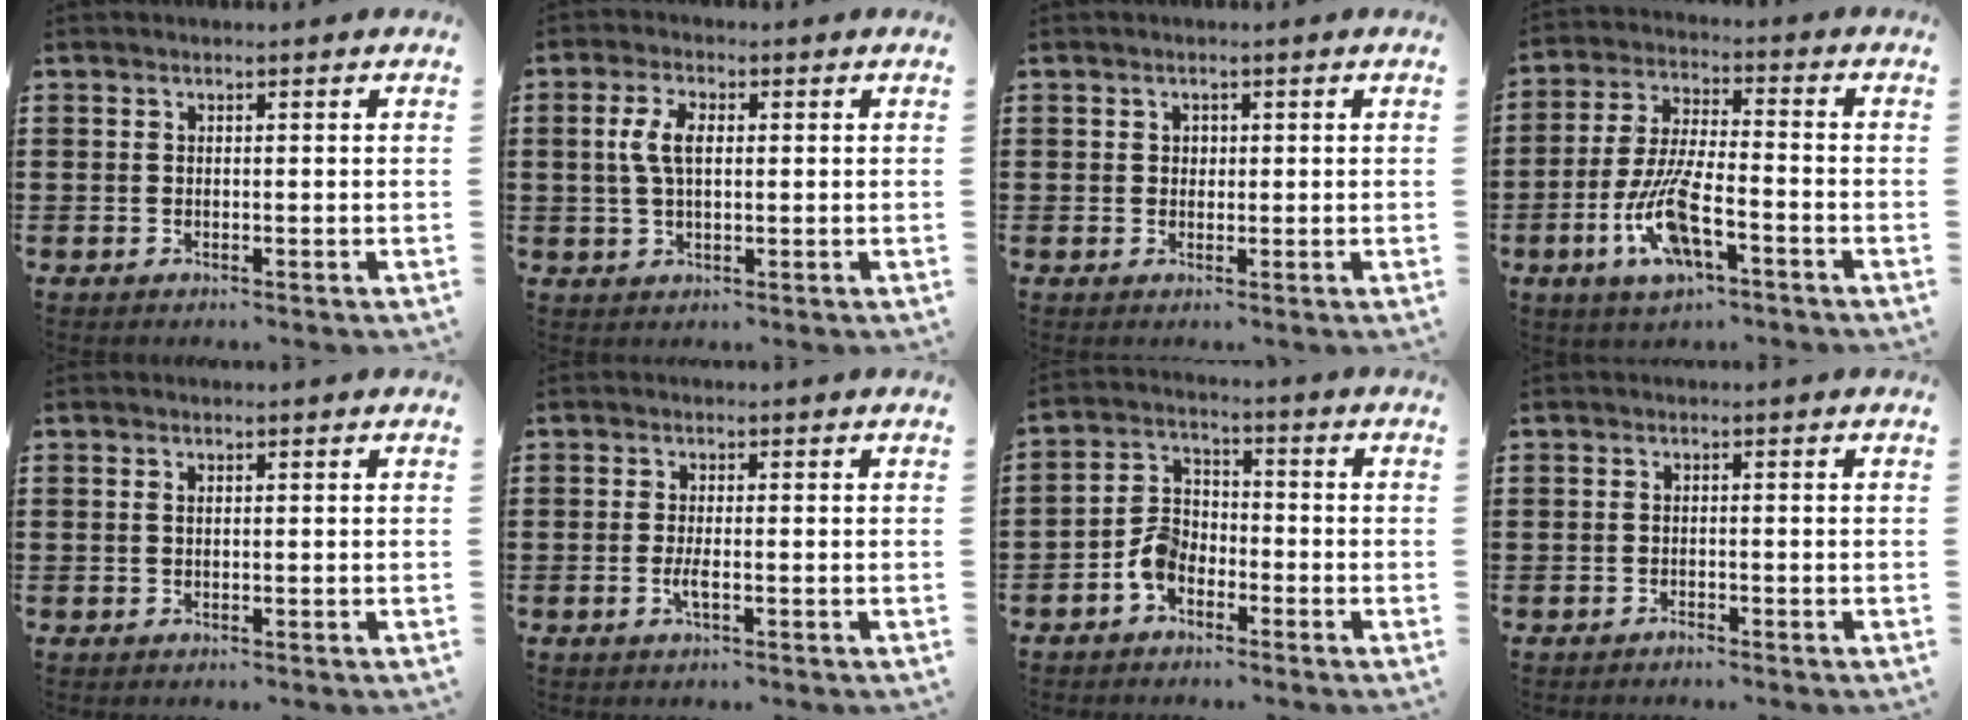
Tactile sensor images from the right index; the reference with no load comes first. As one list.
[{"total": 5.0, "force": [0.6, 2.4, 4.3], "torque": [-0.104, 0.007, 0.003]}, {"total": 1.1, "force": [0.4, 1.0, 0.3], "torque": [-0.009, 0.005, 0.007]}, {"total": 10.7, "force": [-4.6, 3.4, 9.1], "torque": [-0.206, -0.009, -0.087]}, {"total": 0.6, "force": [0.2, 0.3, 0.5], "torque": [-0.013, 0.001, 0.003]}, {"total": 2.0, "force": [-0.6, 0.3, 1.8], "torque": [-0.047, -0.007, -0.015]}, {"total": 5.2, "force": [-2.7, 3.5, 2.8], "torque": [-0.071, 0.010, -0.056]}, {"total": 0.9, "force": [-0.9, 0.2, 0.1], "torque": [-0.004, 0.000, -0.018]}]